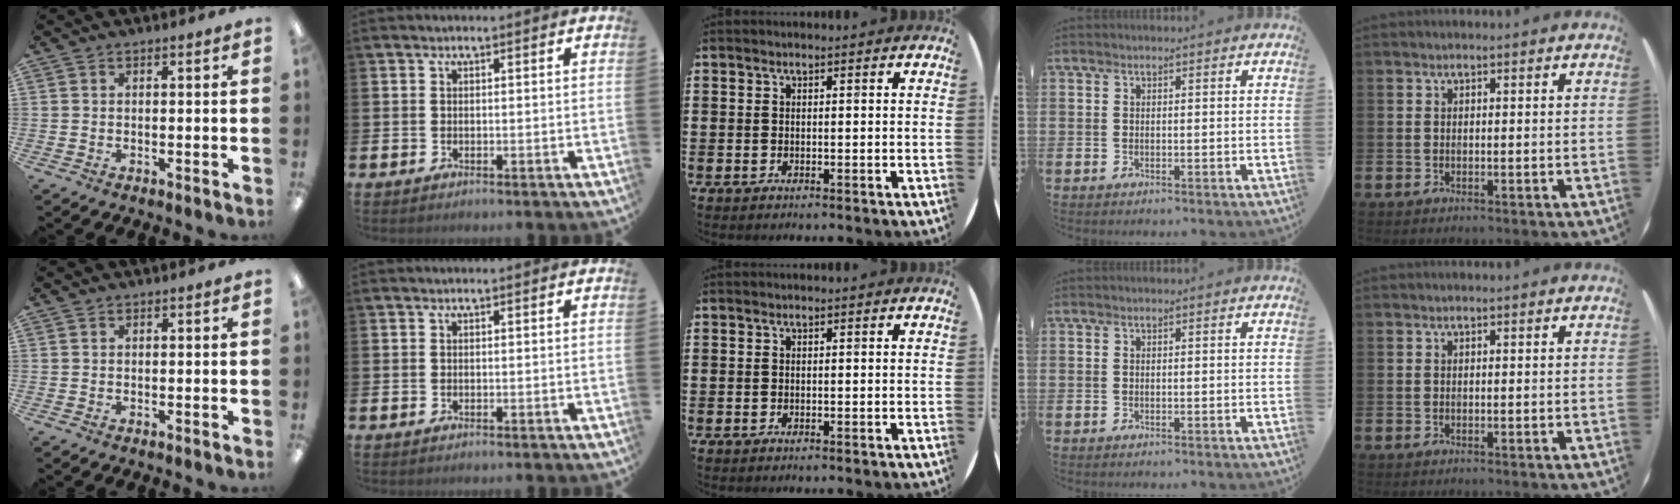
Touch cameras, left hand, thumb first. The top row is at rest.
{}